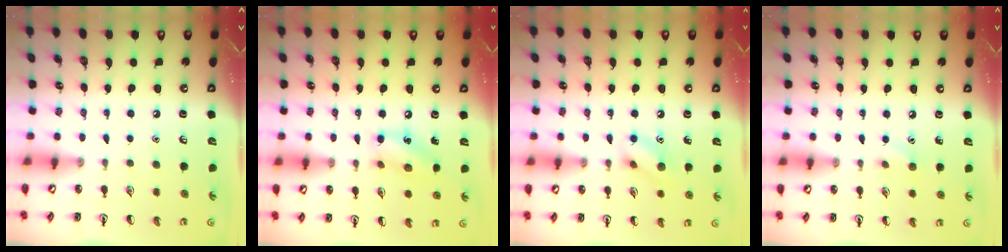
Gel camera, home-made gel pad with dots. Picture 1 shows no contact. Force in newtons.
{"total": 9.6, "press": 9.5, "slide": 1.2}
{"total": 8.9, "press": 8.9, "slide": 0.6}
{"total": 5.5, "press": 5.2, "slide": 1.5}